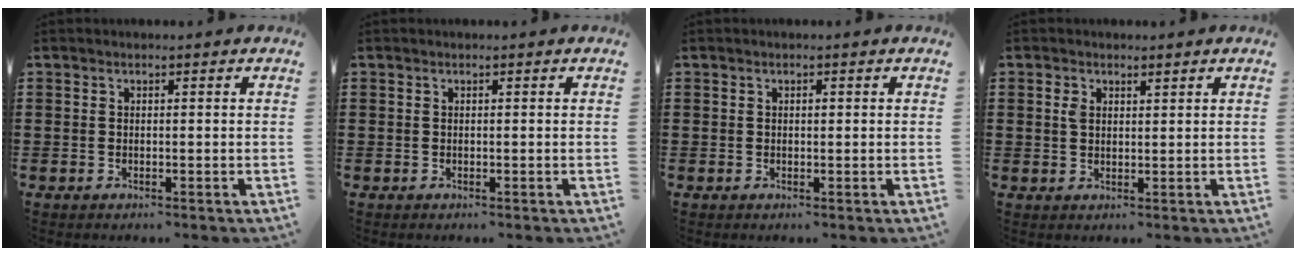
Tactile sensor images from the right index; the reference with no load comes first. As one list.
[{"total": 0.0}, {"total": 0.5, "force": [0.1, 0.3, 0.4], "torque": [-0.008, 0.000, 0.003]}, {"total": 1.5, "force": [0.9, 0.9, 0.9], "torque": [-0.021, 0.003, 0.016]}]